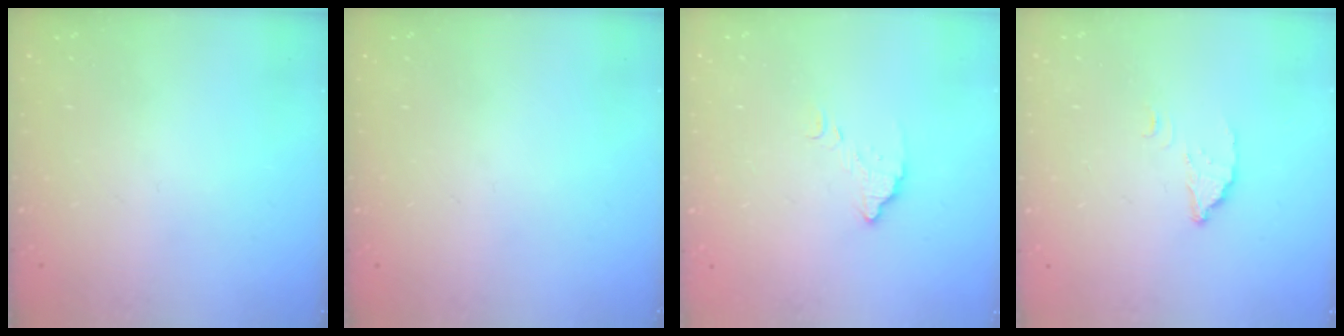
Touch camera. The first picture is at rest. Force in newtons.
{"total": 0.0}
{"total": 4.8, "press": 4.8, "slide": 0.3}
{"total": 2.8, "press": 2.7, "slide": 0.2}